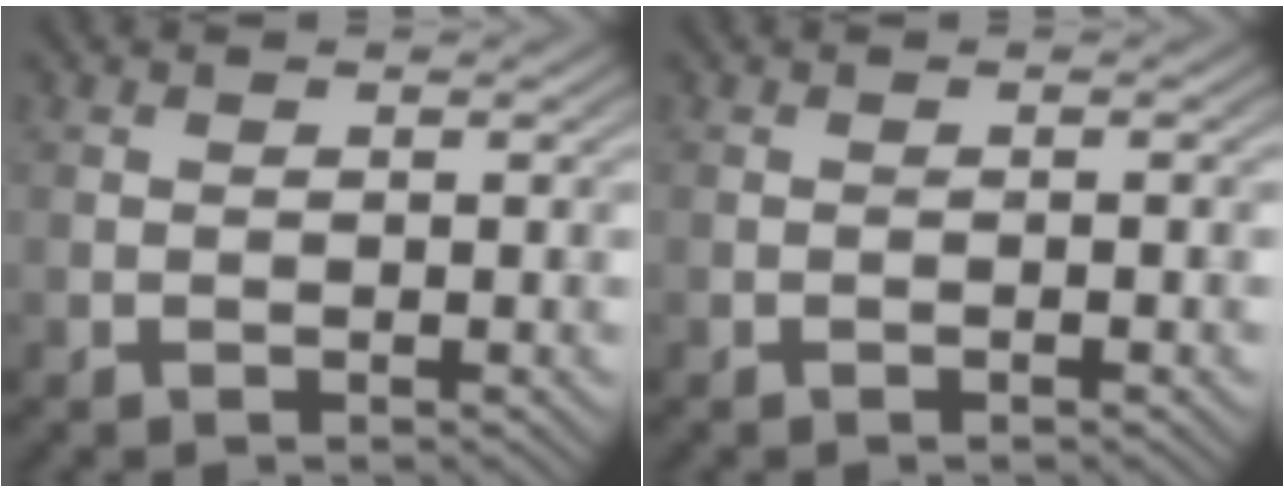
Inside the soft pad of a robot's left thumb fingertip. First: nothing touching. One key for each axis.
{"total": 0.6, "fx": -0.3, "fy": 0.0, "fz": 0.5, "tx": -0.008, "ty": 0.000, "tz": -0.006}